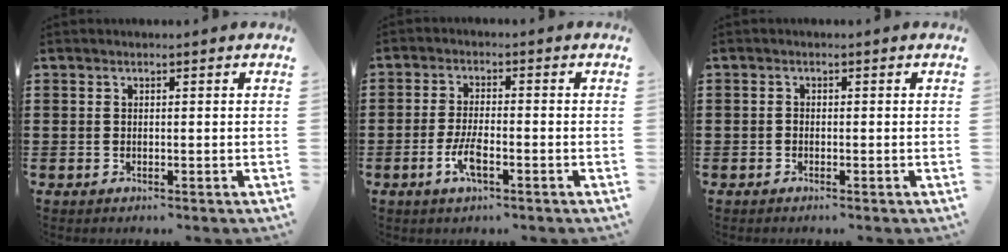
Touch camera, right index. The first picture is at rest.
{"total": 4.3, "force": [-1.8, 1.1, 3.8], "torque": [-0.083, -0.003, -0.037]}
{"total": 0.8, "force": [-0.8, 0.1, 0.1], "torque": [-0.003, -0.002, -0.015]}